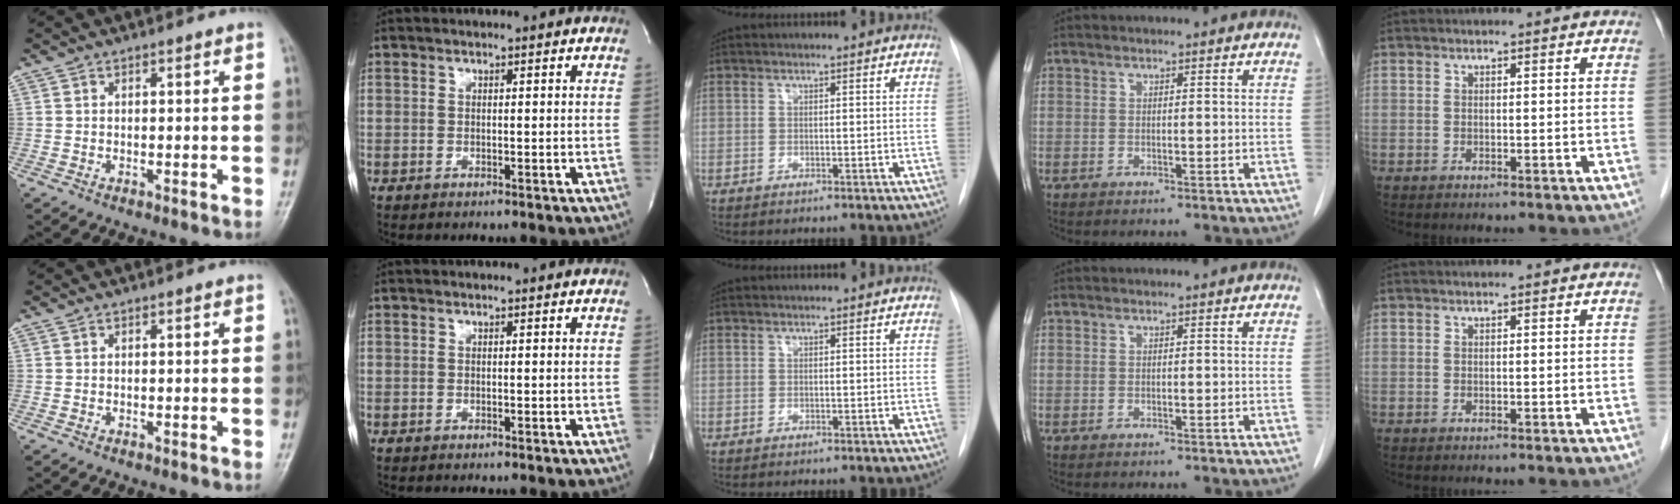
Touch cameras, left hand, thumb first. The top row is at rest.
{}